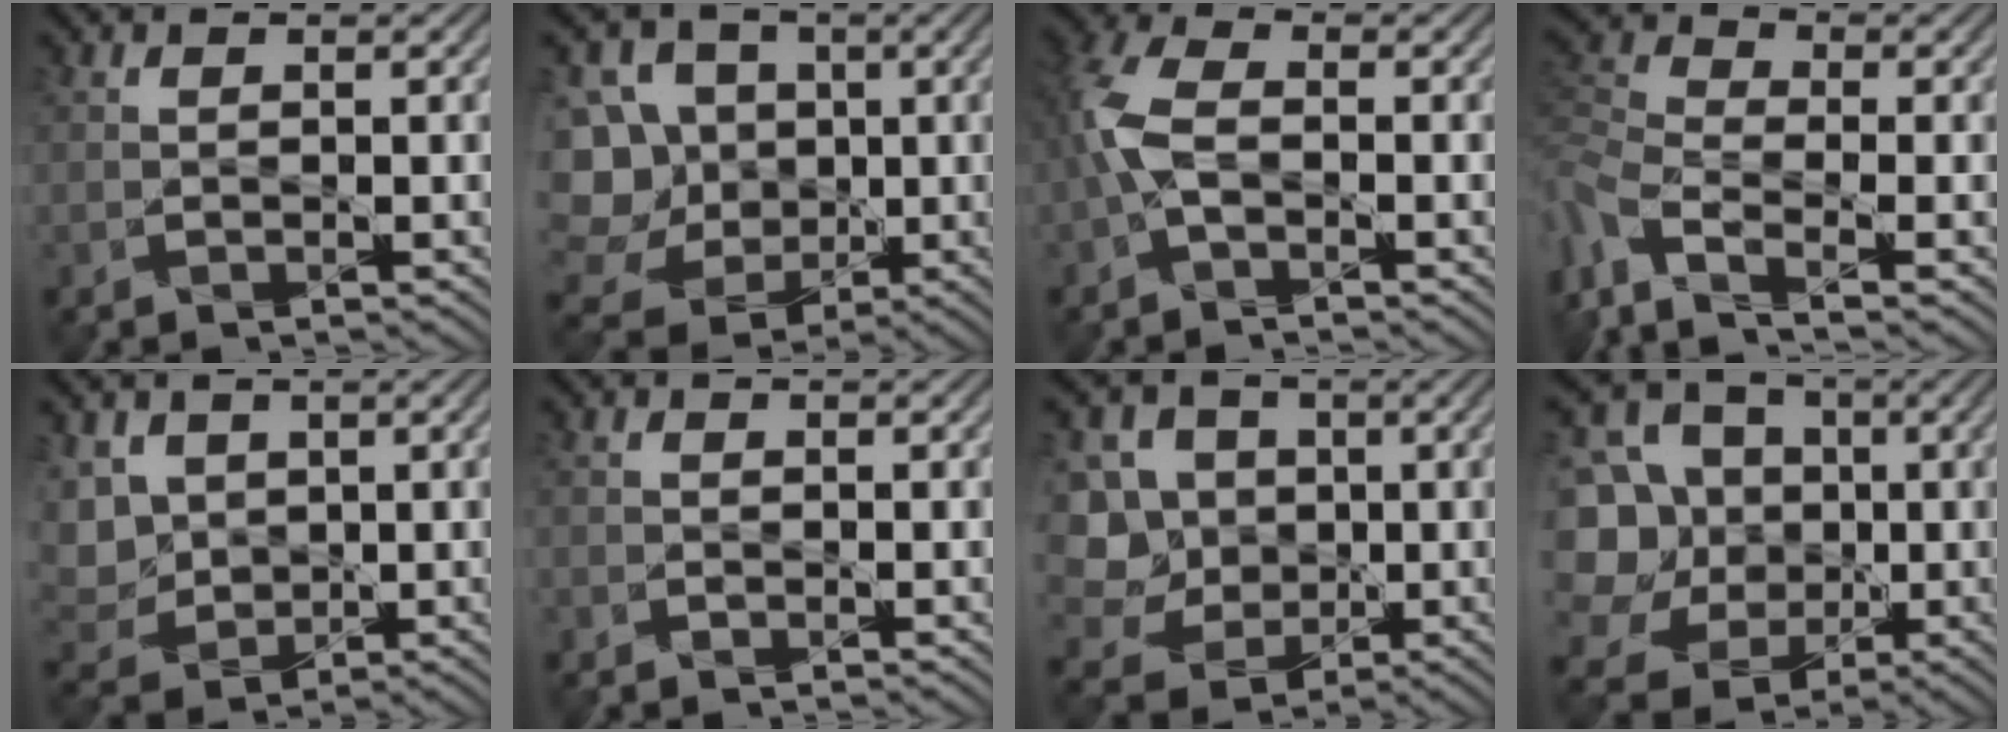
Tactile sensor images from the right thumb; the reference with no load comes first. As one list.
[{"total": 14.9, "force": [-0.4, 13.6, 6.1], "torque": [-0.236, 0.032, -0.008]}, {"total": 5.2, "force": [-1.3, 2.4, 4.5], "torque": [-0.127, 0.010, -0.034]}, {"total": 8.5, "force": [-3.8, 3.5, 6.8], "torque": [-0.194, -0.012, -0.078]}, {"total": 6.4, "force": [1.5, 5.1, 3.6], "torque": [-0.138, 0.008, 0.021]}, {"total": 1.2, "force": [-1.0, 0.4, 0.5], "torque": [-0.013, -0.002, -0.021]}, {"total": 11.3, "force": [0.9, 10.0, 5.0], "torque": [-0.204, 0.036, -0.003]}, {"total": 15.2, "force": [0.9, 13.7, 6.6], "torque": [-0.260, 0.034, 0.007]}]